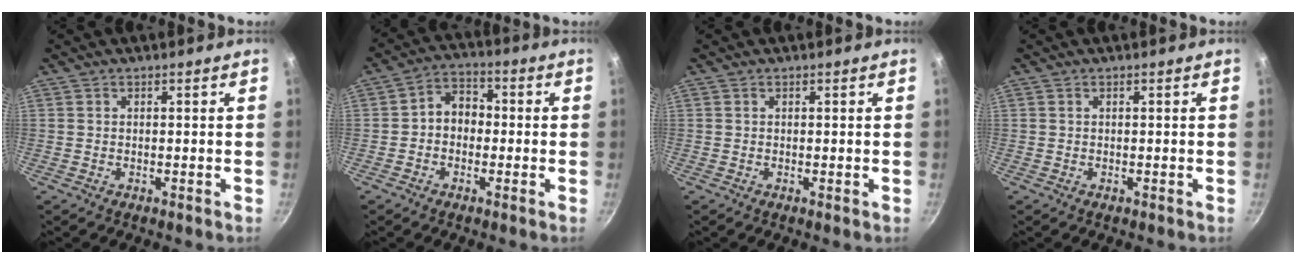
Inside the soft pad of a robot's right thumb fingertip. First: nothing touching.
{"total": 6.2, "force": [-0.6, 4.9, 3.7], "torque": [-0.027, 0.023, -0.025]}
{"total": 0.0}
{"total": 0.0}